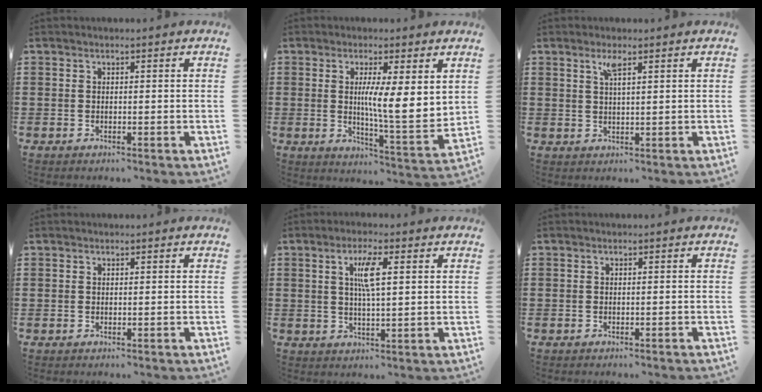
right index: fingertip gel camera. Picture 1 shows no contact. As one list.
[{"total": 7.6, "force": [2.1, 0.9, 7.2], "torque": [-0.117, -0.023, 0.028]}, {"total": 2.4, "force": [1.4, 0.3, 1.9], "torque": [-0.041, 0.002, 0.024]}, {"total": 0.0}, {"total": 4.6, "force": [1.2, 0.9, 4.4], "torque": [-0.089, 0.007, 0.017]}, {"total": 0.6, "force": [-0.5, 0.0, 0.2], "torque": [-0.005, -0.003, -0.010]}]